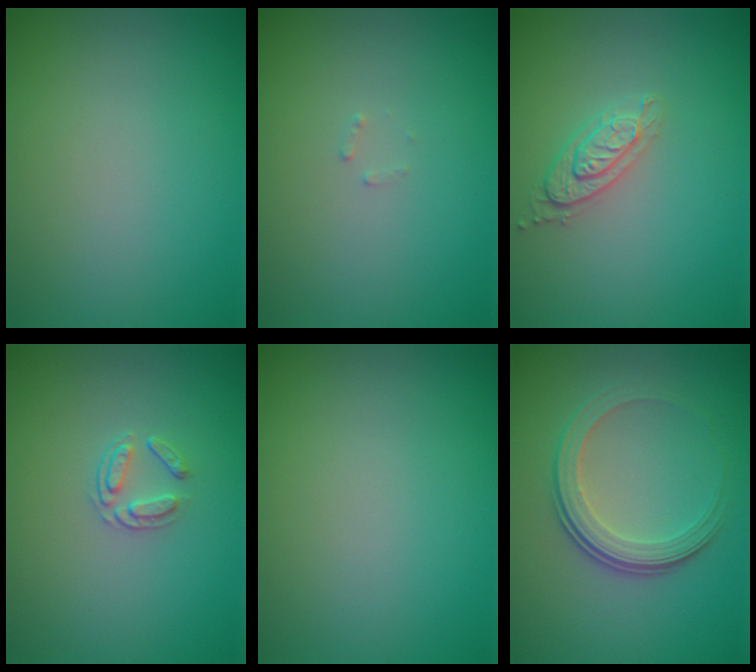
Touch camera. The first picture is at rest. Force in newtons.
{"total": 0.6, "press": 0.6, "slide": 0.1}
{"total": 2.0, "press": 1.9, "slide": 0.4}
{"total": 1.6, "press": 1.0, "slide": 1.2}
{"total": 0.0}
{"total": 3.7, "press": 2.8, "slide": 2.5}